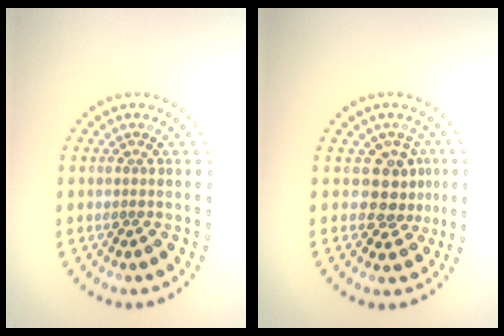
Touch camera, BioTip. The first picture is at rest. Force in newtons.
{"total": 3.1, "press": 2.6, "slide": 1.7}